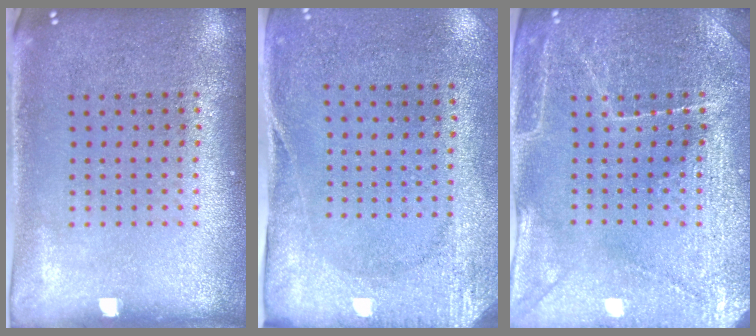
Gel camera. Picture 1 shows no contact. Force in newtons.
{"total": 2.7, "press": 2.1, "slide": 1.7}
{"total": 3.6, "press": 3.5, "slide": 0.7}